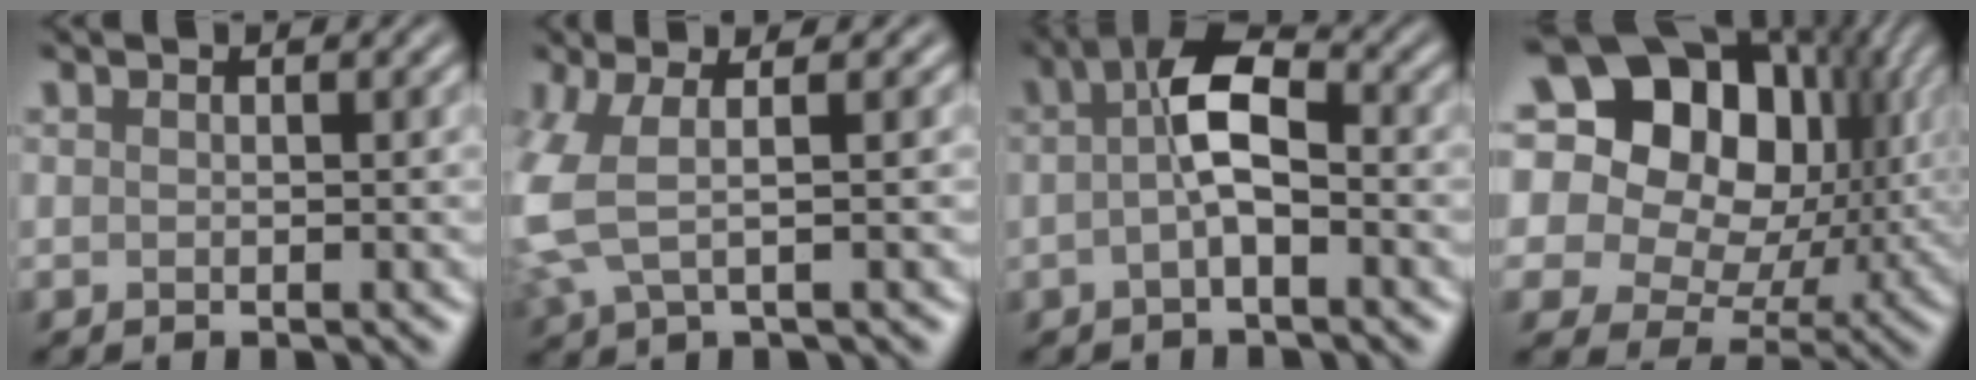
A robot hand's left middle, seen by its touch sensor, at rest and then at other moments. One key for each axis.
{"total": 3.5, "fx": 0.0, "fy": 1.0, "fz": 3.4, "tx": -0.110, "ty": 0.003, "tz": 0.007}
{"total": 3.5, "fx": -0.1, "fy": 0.9, "fz": 3.4, "tx": -0.074, "ty": 0.020, "tz": -0.002}
{"total": 20.5, "fx": 7.9, "fy": 15.5, "fz": 10.7, "tx": -0.233, "ty": 0.076, "tz": 0.112}